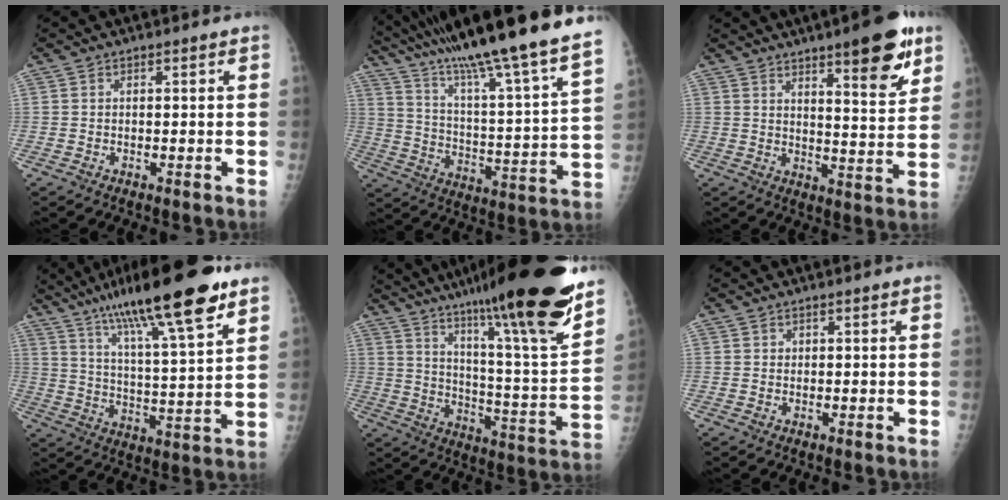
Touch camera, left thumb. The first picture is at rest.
{"total": 33.0, "force": [26.8, 2.1, 19.1], "torque": [-0.300, -0.111, 0.398]}
{"total": 13.3, "force": [8.1, 2.9, 10.1], "torque": [-0.116, -0.045, 0.114]}
{"total": 22.0, "force": [14.2, 3.7, 16.4], "torque": [-0.266, -0.042, 0.234]}
{"total": 29.0, "force": [21.1, 2.2, 19.7], "torque": [-0.293, -0.099, 0.318]}
{"total": 0.5, "force": [0.4, 0.4, 0.1], "torque": [0.004, -0.002, 0.005]}